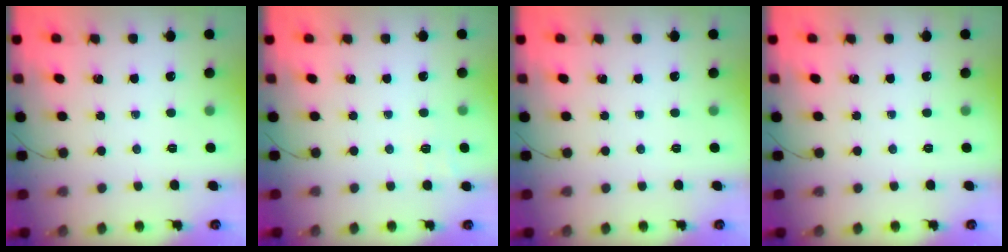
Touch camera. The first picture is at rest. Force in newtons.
{"total": 5.5, "press": 5.2, "slide": 2.0}
{"total": 0.0}
{"total": 0.0}